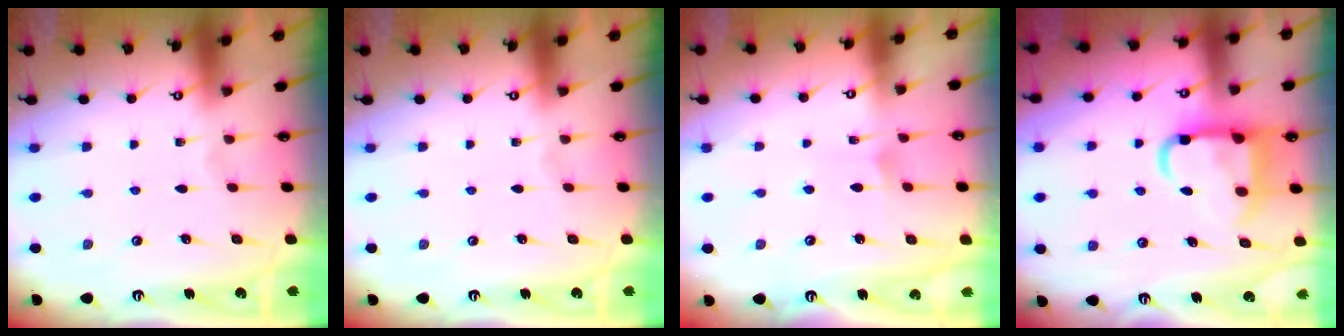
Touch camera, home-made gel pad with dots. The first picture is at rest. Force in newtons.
{"total": 0.0}
{"total": 5.0, "press": 4.9, "slide": 0.6}
{"total": 12.4, "press": 12.2, "slide": 1.6}